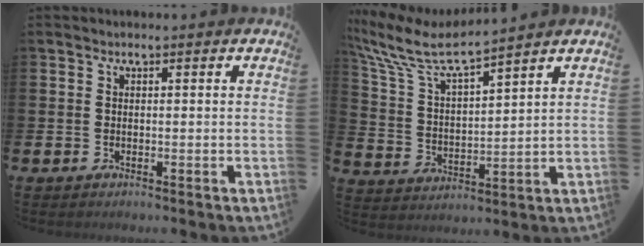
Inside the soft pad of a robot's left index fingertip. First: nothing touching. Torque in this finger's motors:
{"motor_torque": [1.14, -1.00, 0.18, 0.06]}